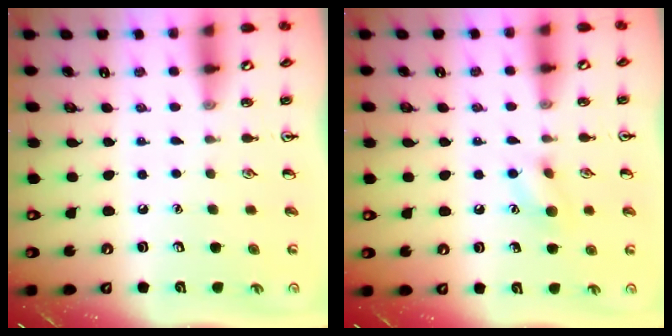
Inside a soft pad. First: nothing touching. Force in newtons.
{"total": 7.4, "press": 7.2, "slide": 1.5}